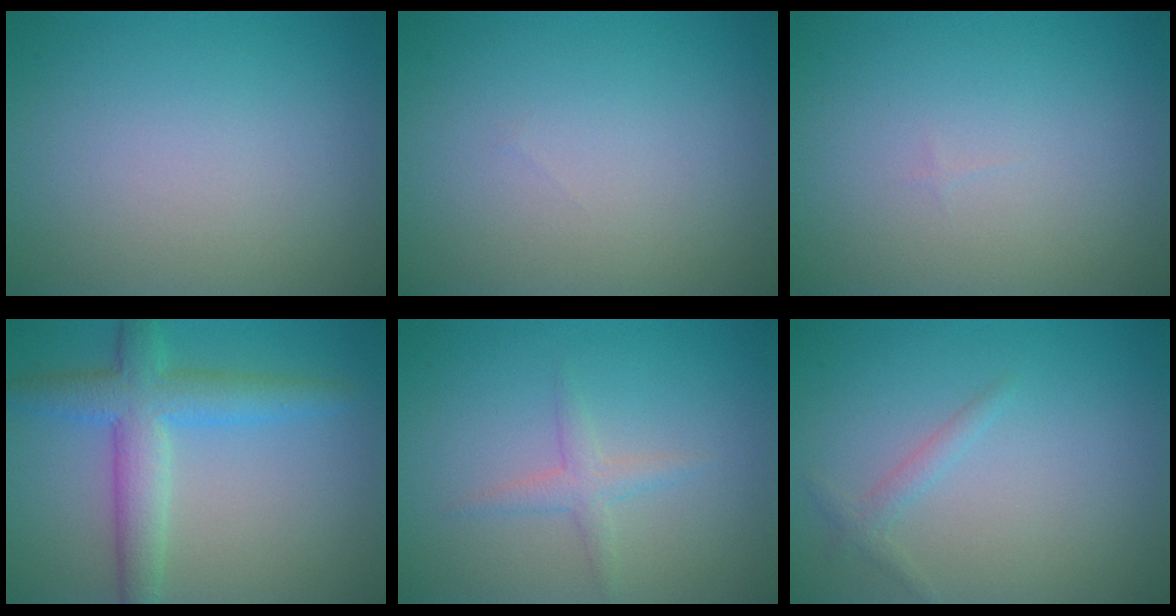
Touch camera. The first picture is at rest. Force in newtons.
{"total": 0.0}
{"total": 0.0}
{"total": 5.3, "press": 5.3, "slide": 0.2}
{"total": 1.6, "press": 1.6, "slide": 0.1}
{"total": 1.1, "press": 1.1, "slide": 0.0}